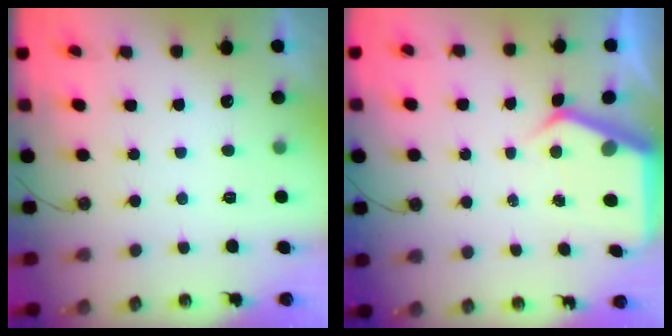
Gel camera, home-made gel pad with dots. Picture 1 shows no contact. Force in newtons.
{"total": 5.5, "press": 5.5, "slide": 0.4}